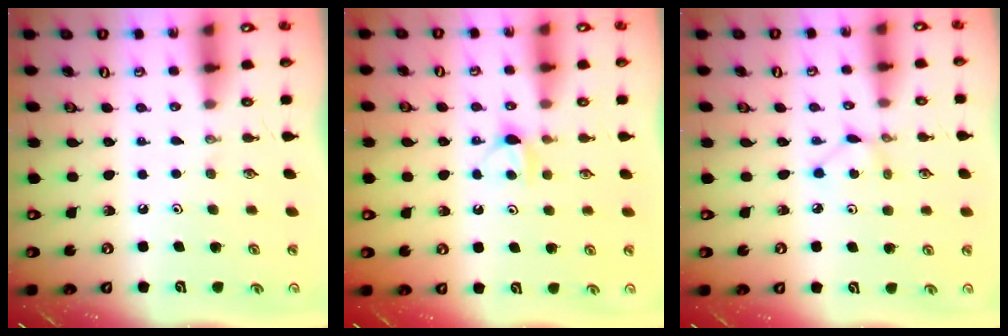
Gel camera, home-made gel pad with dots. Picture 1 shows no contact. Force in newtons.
{"total": 5.0, "press": 5.0, "slide": 0.5}
{"total": 2.8, "press": 2.8, "slide": 0.3}